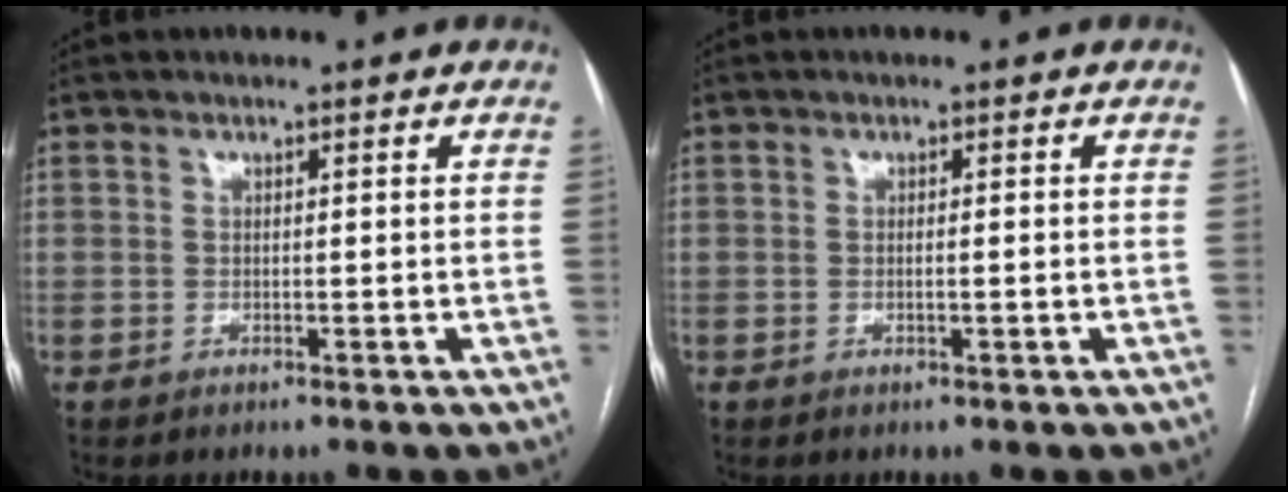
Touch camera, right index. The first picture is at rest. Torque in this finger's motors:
{"motor_torque": [-0.15, -0.10, -0.04, 0.00]}